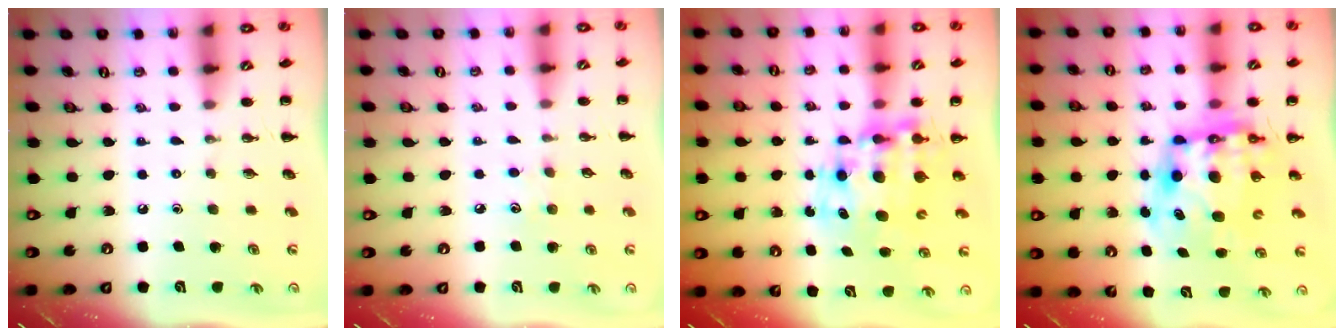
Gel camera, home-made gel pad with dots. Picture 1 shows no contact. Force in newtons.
{"total": 4.7, "press": 4.5, "slide": 1.3}
{"total": 10.3, "press": 10.0, "slide": 2.8}
{"total": 11.5, "press": 11.2, "slide": 2.7}